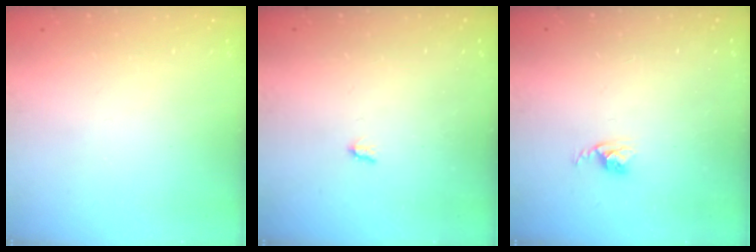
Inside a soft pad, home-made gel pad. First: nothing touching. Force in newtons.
{"total": 1.7, "press": 1.6, "slide": 0.3}
{"total": 2.5, "press": 2.5, "slide": 0.4}